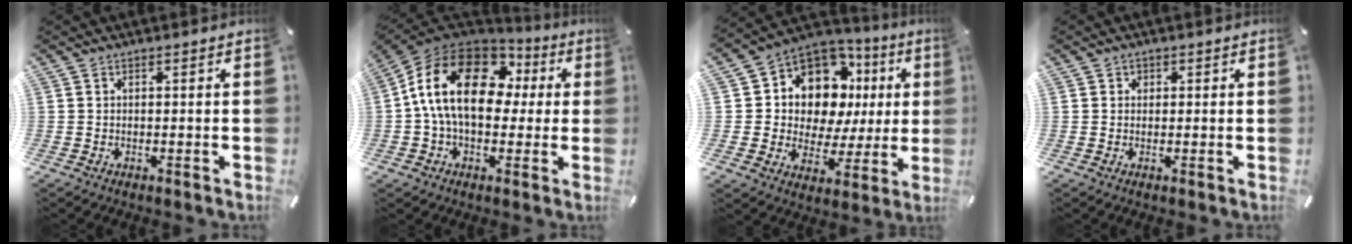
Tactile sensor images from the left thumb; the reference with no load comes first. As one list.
[{"total": 19.1, "force": [2.4, 13.1, 13.8], "torque": [-0.285, 0.014, 0.039]}, {"total": 11.6, "force": [4.8, 9.1, 5.3], "torque": [-0.096, -0.051, 0.091]}, {"total": 1.0, "force": [0.2, 1.0, 0.1], "torque": [0.006, 0.002, 0.000]}]